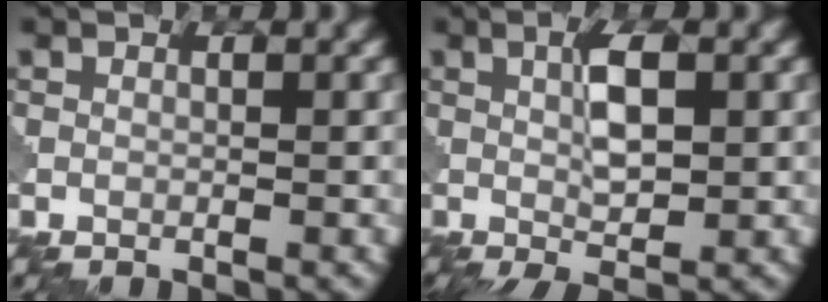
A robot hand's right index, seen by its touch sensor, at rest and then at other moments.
{"total": 3.8, "force": [0.3, 1.0, 3.6], "torque": [-0.067, 0.003, 0.007]}